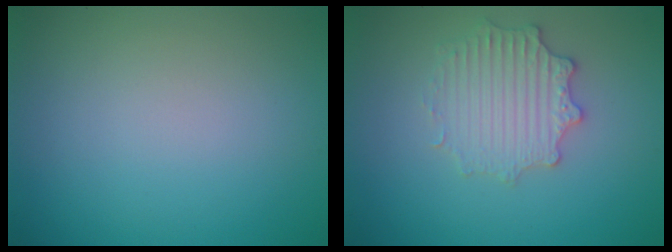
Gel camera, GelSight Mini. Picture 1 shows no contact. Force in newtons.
{"total": 2.9, "press": 2.9, "slide": 0.2}